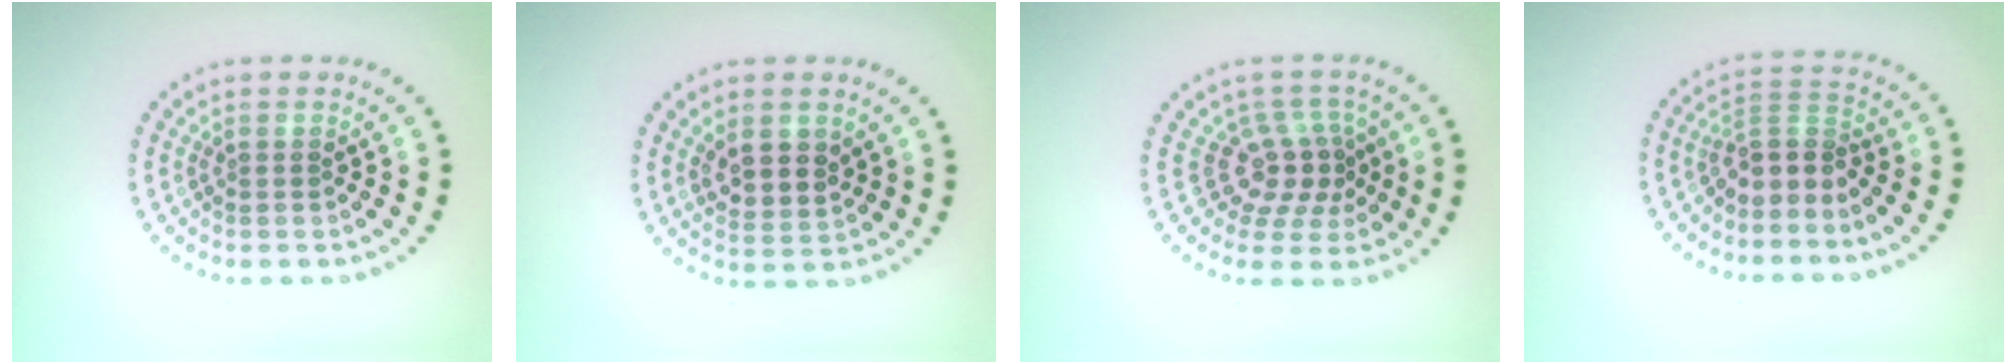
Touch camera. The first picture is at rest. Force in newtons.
{"total": 2.8, "press": 2.6, "slide": 1.1}
{"total": 3.4, "press": 2.4, "slide": 2.3}
{"total": 2.6, "press": 2.0, "slide": 1.7}